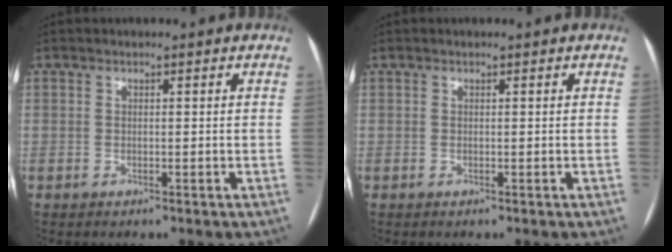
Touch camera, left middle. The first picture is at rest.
{"total": 0.0}